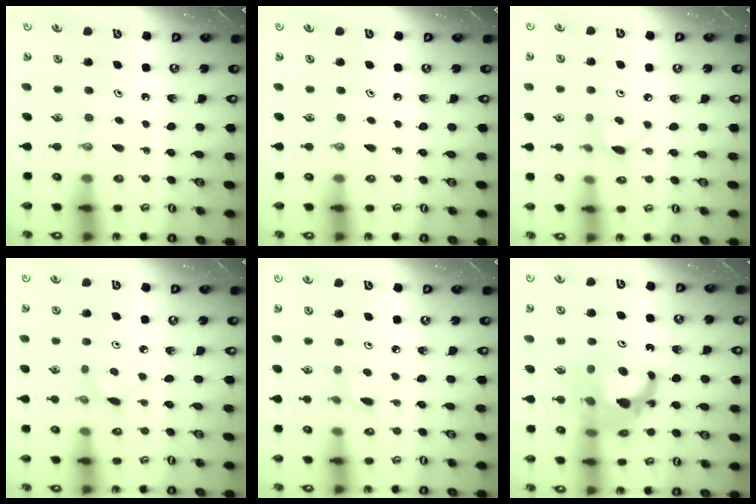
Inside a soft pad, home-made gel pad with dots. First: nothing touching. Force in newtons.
{"total": 0.0}
{"total": 4.2, "press": 4.2, "slide": 0.6}
{"total": 1.6, "press": 1.6, "slide": 0.2}
{"total": 1.5, "press": 1.5, "slide": 0.2}
{"total": 12.9, "press": 12.7, "slide": 2.5}